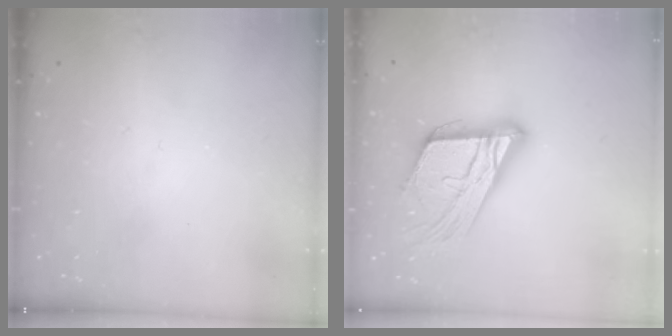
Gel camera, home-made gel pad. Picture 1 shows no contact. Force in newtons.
{"total": 19.6, "press": 19.4, "slide": 2.8}